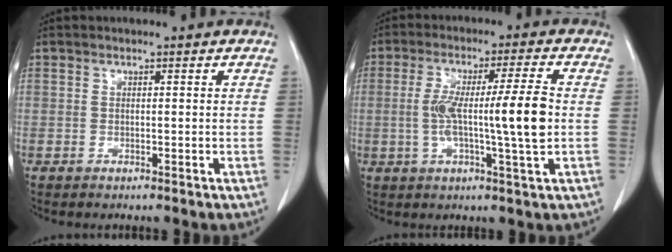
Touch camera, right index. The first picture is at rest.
{"total": 11.3, "force": [-0.3, -0.3, 11.3], "torque": [-0.197, 0.008, -0.006]}